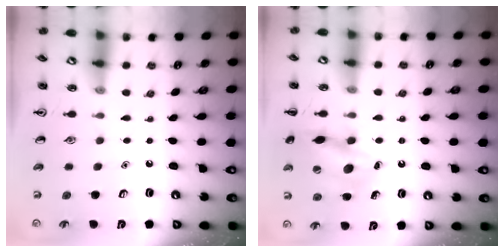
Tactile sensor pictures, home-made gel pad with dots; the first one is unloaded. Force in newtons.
{"total": 14.4, "press": 14.2, "slide": 2.5}